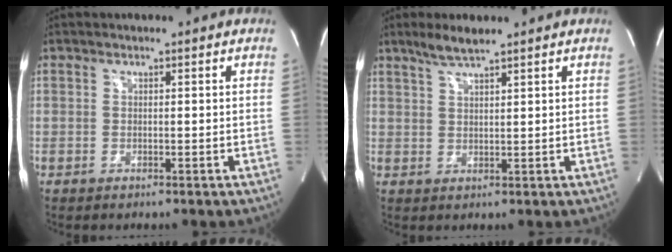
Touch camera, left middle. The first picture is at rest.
{"total": 3.9, "force": [3.2, 0.1, 2.3], "torque": [-0.056, 0.004, 0.063]}